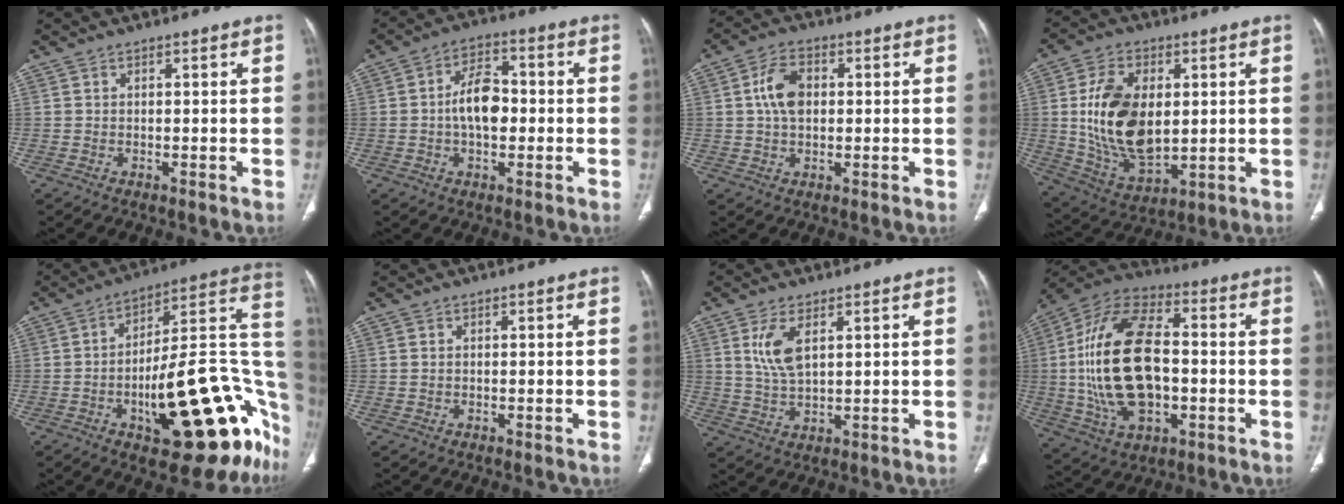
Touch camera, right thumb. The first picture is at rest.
{"total": 8.9, "force": [-0.4, 5.3, 7.1], "torque": [-0.106, 0.022, -0.016]}
{"total": 6.8, "force": [0.9, 4.4, 5.1], "torque": [-0.090, 0.009, 0.013]}
{"total": 17.3, "force": [1.8, 10.4, 13.7], "torque": [-0.230, -0.015, 0.045]}
{"total": 33.1, "force": [-9.4, 12.0, 29.4], "torque": [-0.304, 0.045, -0.123]}
{"total": 0.5, "force": [0.0, 0.4, 0.3], "torque": [-0.010, 0.003, 0.002]}
{"total": 6.3, "force": [2.4, 2.7, 5.2], "torque": [-0.112, -0.011, 0.056]}
{"total": 23.3, "force": [-1.1, 13.0, 19.2], "torque": [-0.369, 0.018, -0.014]}